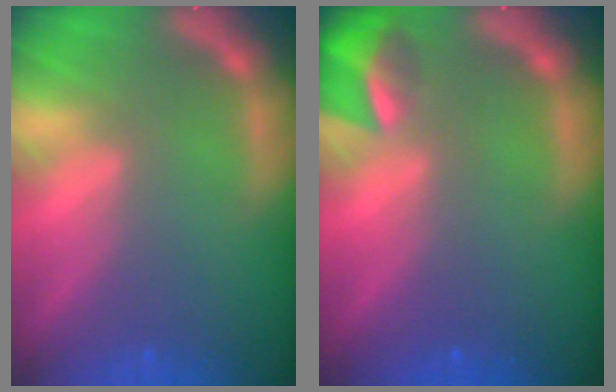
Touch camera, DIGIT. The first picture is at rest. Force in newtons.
{"total": 3.9}